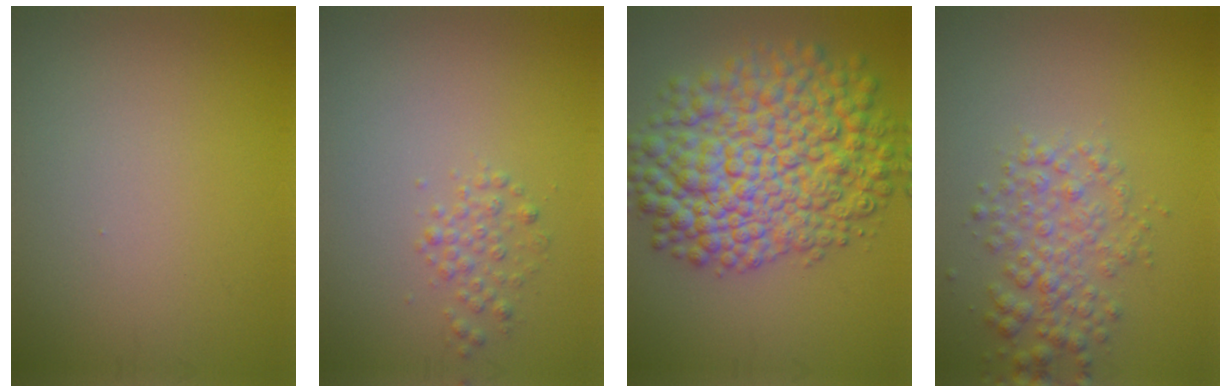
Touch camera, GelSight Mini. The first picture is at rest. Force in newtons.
{"total": 1.5, "press": 1.5, "slide": 0.0}
{"total": 12.2, "press": 12.2, "slide": 0.3}
{"total": 3.6, "press": 3.6, "slide": 0.1}